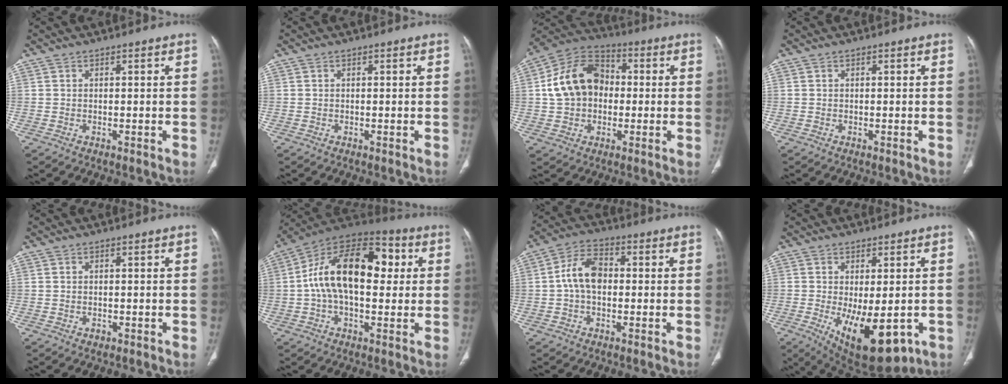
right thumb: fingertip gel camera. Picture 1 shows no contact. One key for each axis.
{"total": 0.0}
{"total": 14.6, "fx": 0.7, "fy": 11.2, "fz": 9.3, "tx": -0.144, "ty": 0.032, "tz": 0.002}
{"total": 0.0}
{"total": 0.8, "fx": -0.3, "fy": 0.6, "fz": 0.4, "tx": -0.006, "ty": 0.002, "tz": -0.002}
{"total": 20.5, "fx": 2.5, "fy": 11.6, "fz": 16.7, "tx": -0.258, "ty": 0.038, "tz": 0.031}
{"total": 8.2, "fx": 0.0, "fy": 5.3, "fz": 6.3, "tx": -0.109, "ty": 0.023, "tz": -0.010}
{"total": 14.8, "fx": -5.0, "fy": 6.7, "fz": 12.2, "tx": -0.175, "ty": -0.017, "tz": -0.051}